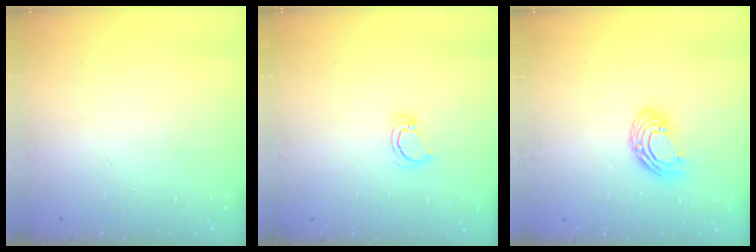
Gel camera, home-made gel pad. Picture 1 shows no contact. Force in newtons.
{"total": 4.0, "press": 4.0, "slide": 0.3}
{"total": 8.9, "press": 8.7, "slide": 1.8}